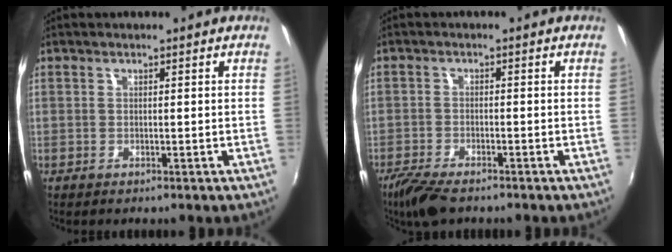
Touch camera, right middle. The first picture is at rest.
{"total": 7.0, "force": [-5.6, 1.8, 3.9], "torque": [-0.101, -0.022, -0.103]}